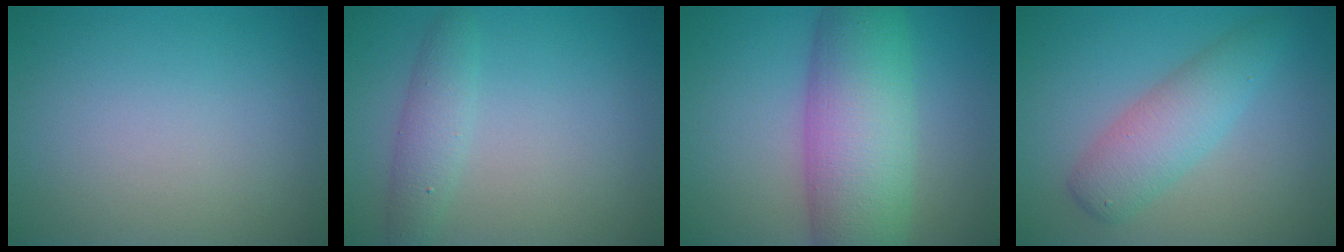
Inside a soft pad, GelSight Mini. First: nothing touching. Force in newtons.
{"total": 2.4, "press": 2.4, "slide": 0.1}
{"total": 9.6, "press": 9.6, "slide": 0.1}
{"total": 4.1, "press": 4.1, "slide": 0.0}